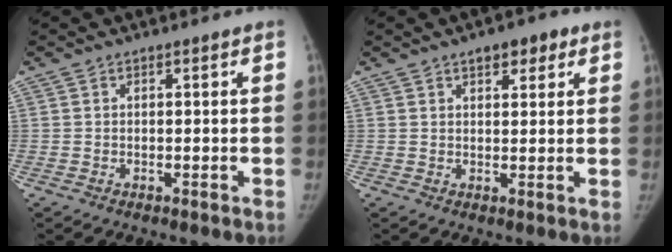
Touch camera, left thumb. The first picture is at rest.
{"total": 5.2, "force": [2.9, 2.5, 3.5], "torque": [-0.021, -0.008, 0.036]}